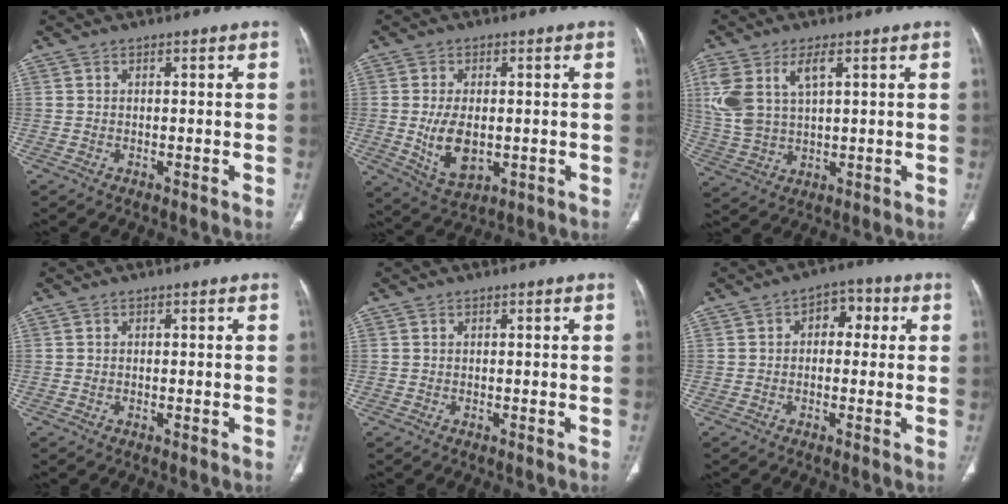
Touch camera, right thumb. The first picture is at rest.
{"total": 8.3, "force": [-0.7, 4.8, 6.8], "torque": [-0.118, -0.011, 0.000]}
{"total": 11.2, "force": [4.0, 5.7, 8.8], "torque": [-0.203, 0.000, 0.091]}
{"total": 0.0}
{"total": 0.0}
{"total": 5.5, "force": [1.1, 3.8, 3.8], "torque": [-0.021, 0.016, 0.006]}